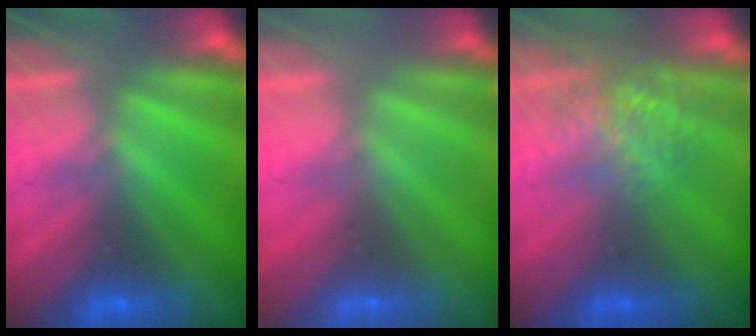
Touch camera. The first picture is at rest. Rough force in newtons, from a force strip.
{"total": 2.9}
{"total": 3.8}